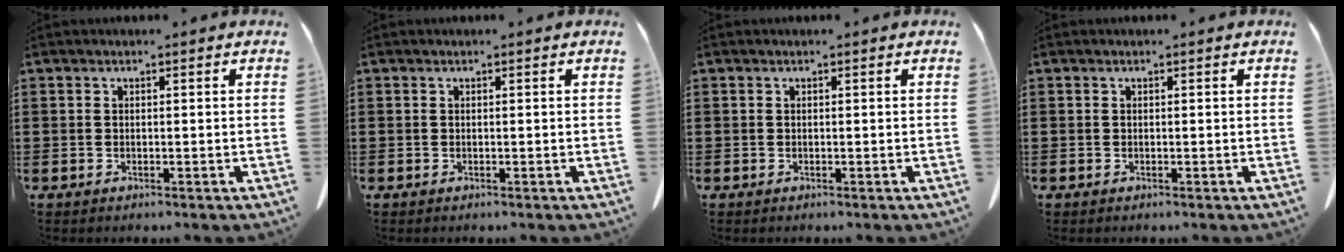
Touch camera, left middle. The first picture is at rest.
{"total": 0.0}
{"total": 0.0}
{"total": 0.0}